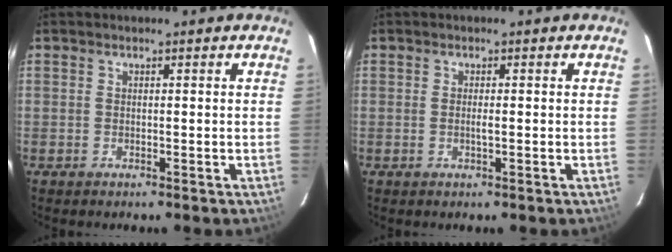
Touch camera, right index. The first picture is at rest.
{"total": 1.2, "force": [-0.2, 0.2, 1.2], "torque": [-0.024, 0.000, -0.004]}